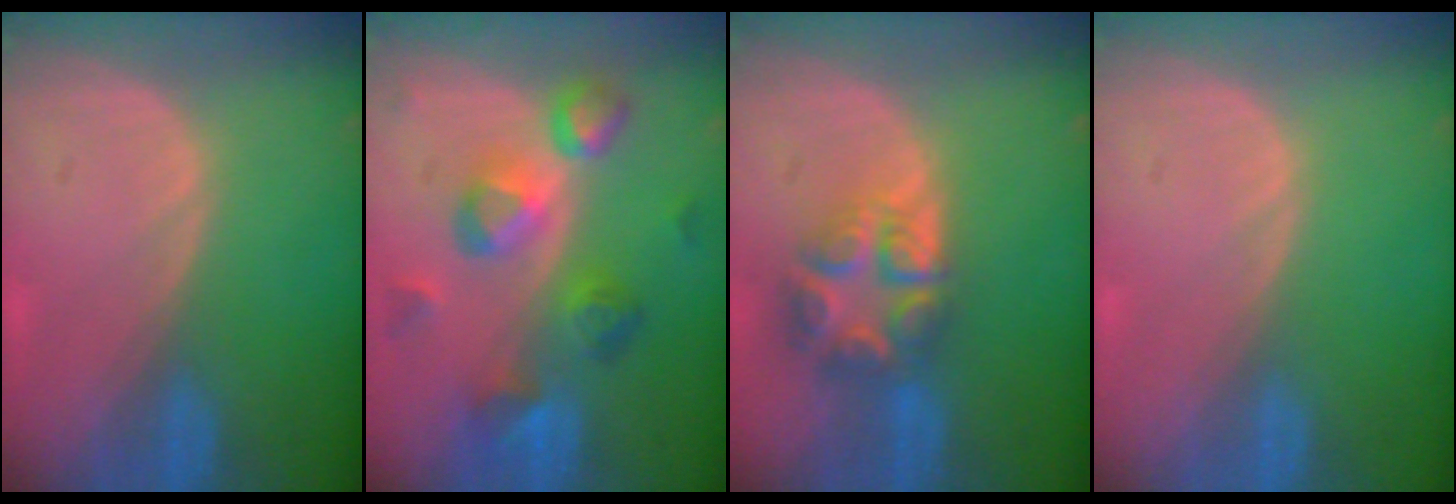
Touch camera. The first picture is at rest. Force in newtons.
{"total": 8.8, "press": 8.5, "slide": 2.4}
{"total": 8.0, "press": 6.9, "slide": 4.0}
{"total": 0.0}